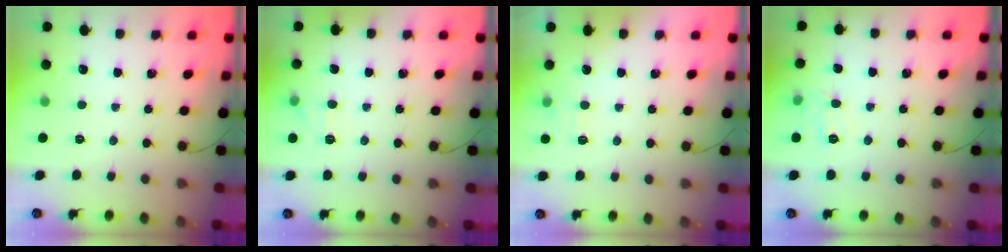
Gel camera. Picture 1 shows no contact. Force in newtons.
{"total": 6.9, "press": 6.7, "slide": 1.7}
{"total": 4.4, "press": 4.0, "slide": 1.6}
{"total": 7.6, "press": 7.5, "slide": 1.3}